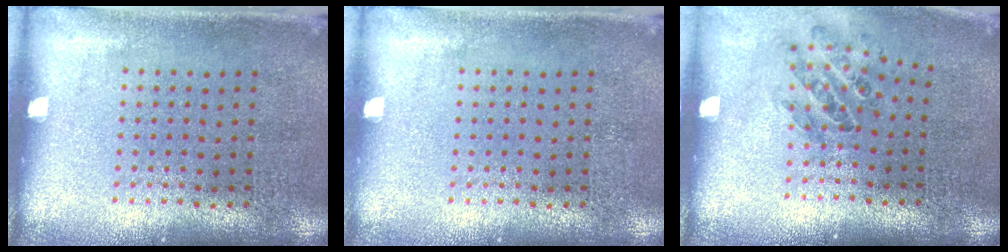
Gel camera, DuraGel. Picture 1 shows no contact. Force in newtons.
{"total": 0.0}
{"total": 0.9, "press": 0.9, "slide": 0.1}